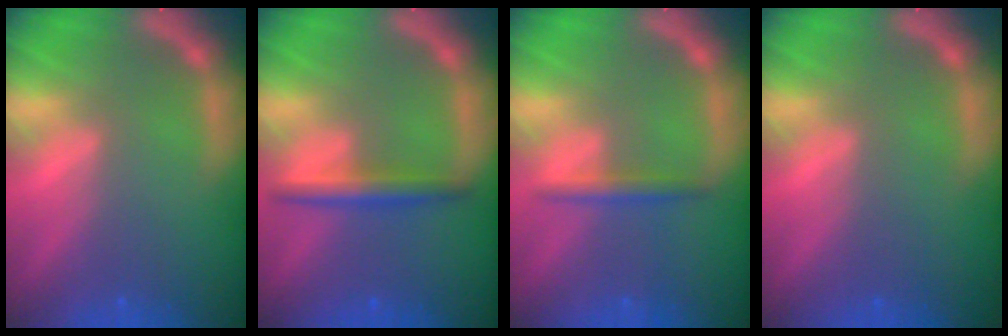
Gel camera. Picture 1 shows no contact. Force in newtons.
{"total": 3.0}
{"total": 1.9}
{"total": 0.0}